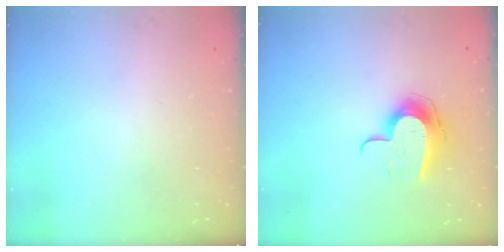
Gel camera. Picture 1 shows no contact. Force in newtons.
{"total": 10.8, "press": 10.8, "slide": 0.9}